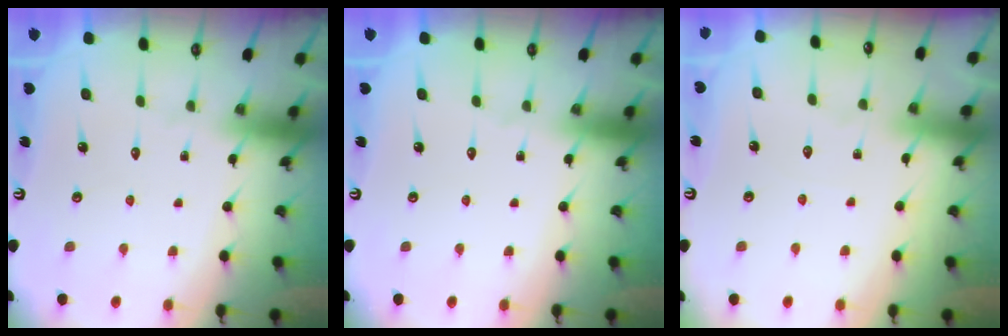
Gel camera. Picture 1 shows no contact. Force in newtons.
{"total": 0.0}
{"total": 2.3, "press": 2.3, "slide": 0.4}